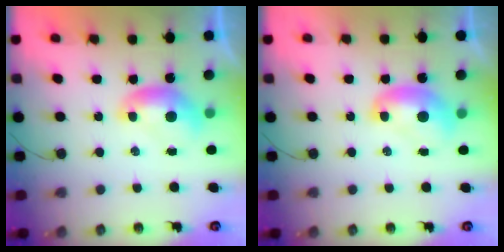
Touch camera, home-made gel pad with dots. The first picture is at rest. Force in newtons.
{"total": 1.8, "press": 1.8, "slide": 0.2}